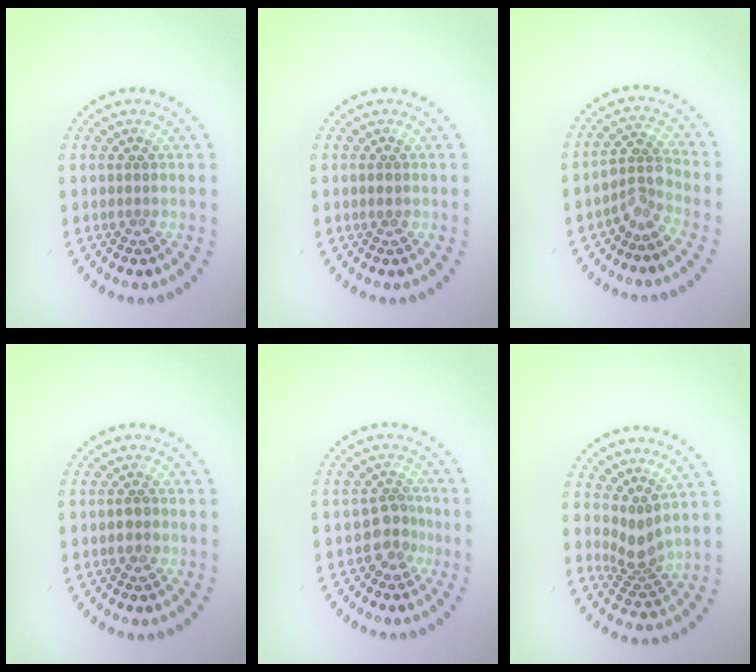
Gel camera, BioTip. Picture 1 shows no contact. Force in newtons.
{"total": 0.8, "press": 0.8, "slide": 0.1}
{"total": 2.7, "press": 2.0, "slide": 1.8}
{"total": 1.5, "press": 1.5, "slide": 0.3}
{"total": 2.2, "press": 1.7, "slide": 1.4}
{"total": 2.7, "press": 1.9, "slide": 1.9}